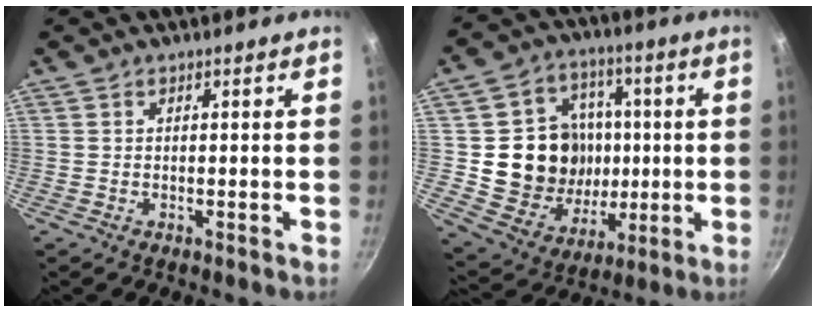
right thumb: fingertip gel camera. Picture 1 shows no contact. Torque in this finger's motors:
{"motor_torque": [1.14, 3.40, 0.71, -0.76, 0.10]}